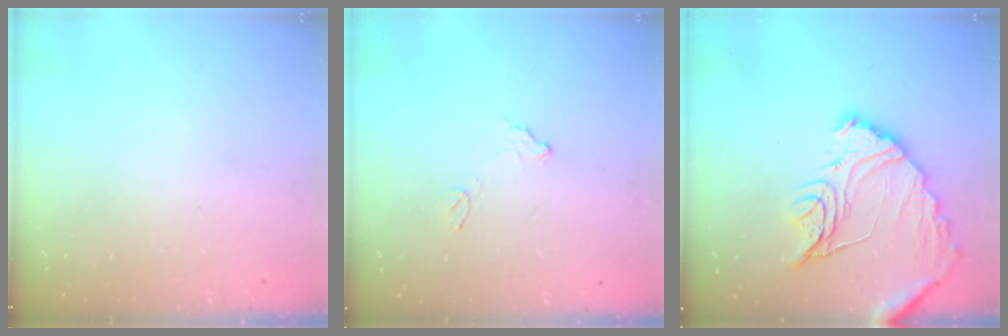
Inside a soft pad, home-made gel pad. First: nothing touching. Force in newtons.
{"total": 8.0, "press": 8.0, "slide": 0.4}
{"total": 16.4, "press": 16.3, "slide": 1.6}